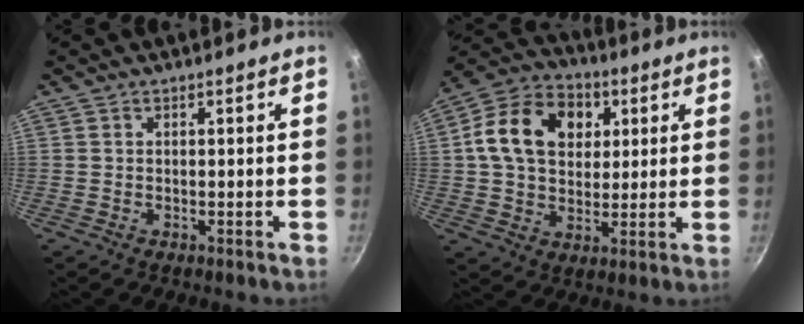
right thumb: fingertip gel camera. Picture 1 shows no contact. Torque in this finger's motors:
{"motor_torque": [0.31, 0.39, 0.42, -0.26, 0.20]}